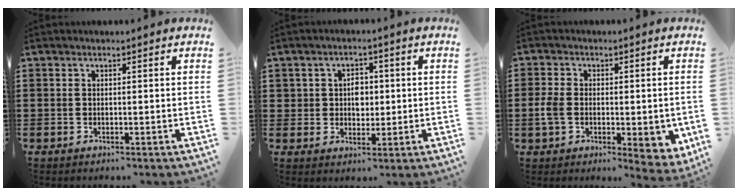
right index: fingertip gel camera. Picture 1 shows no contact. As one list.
[{"total": 3.8, "force": [0.1, 3.1, 2.1], "torque": [-0.051, 0.010, -0.002]}, {"total": 6.0, "force": [-0.9, 3.3, 5.0], "torque": [-0.109, 0.000, -0.019]}]